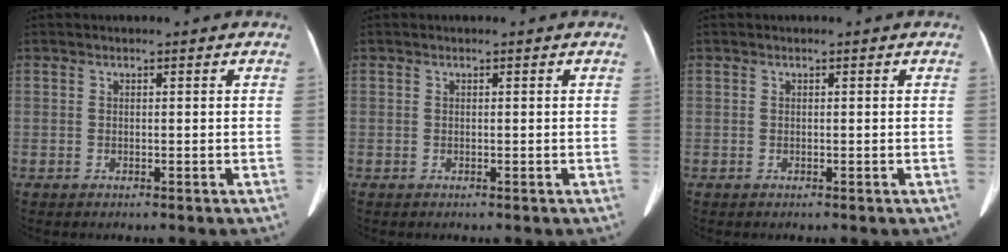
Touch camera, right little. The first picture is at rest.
{"total": 0.0}
{"total": 0.0}